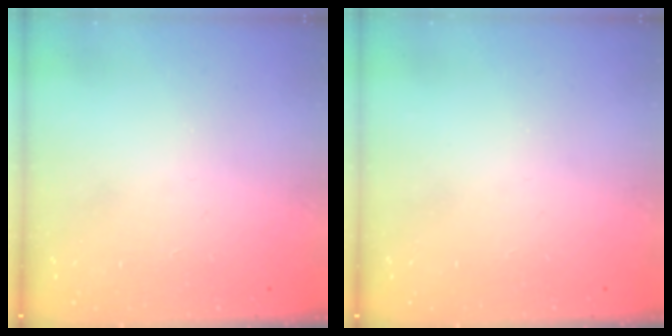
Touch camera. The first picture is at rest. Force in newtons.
{"total": 0.0}